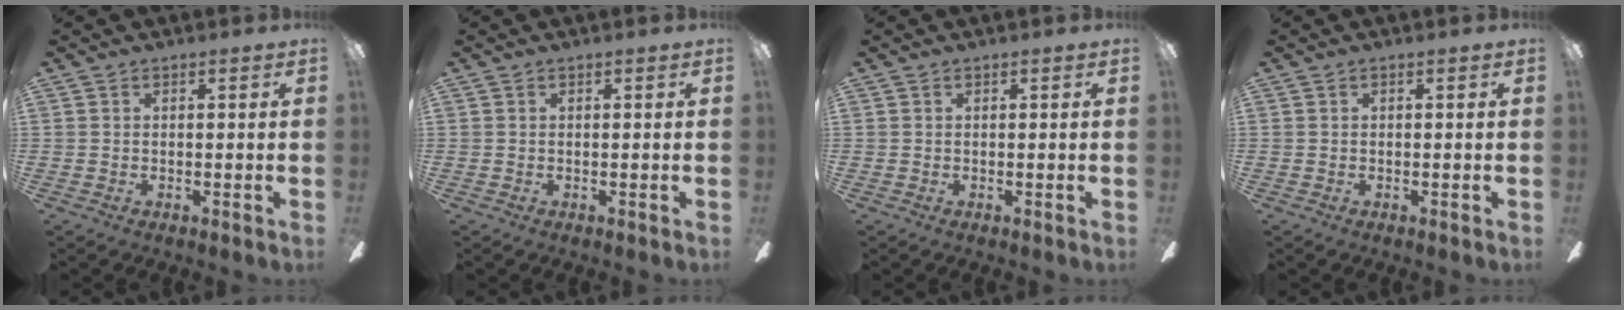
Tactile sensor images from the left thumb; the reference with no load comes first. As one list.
[{"total": 0.0}, {"total": 0.0}, {"total": 0.0}]